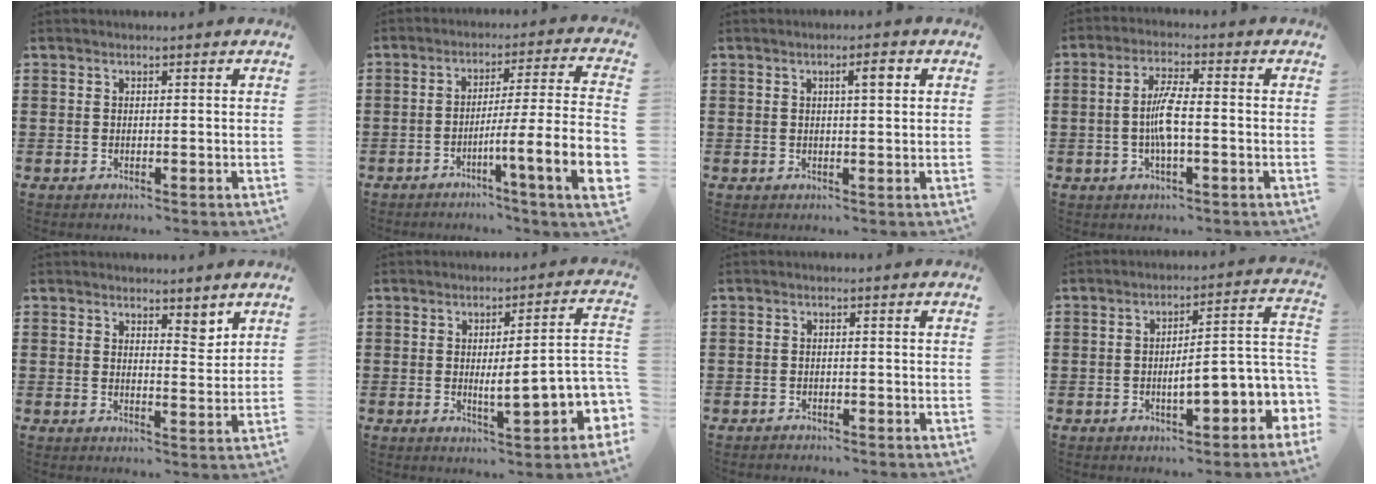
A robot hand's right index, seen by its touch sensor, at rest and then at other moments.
{"total": 8.3, "force": [-3.5, 0.1, 7.6], "torque": [-0.135, -0.027, -0.070]}
{"total": 2.7, "force": [0.9, 0.5, 2.5], "torque": [-0.033, 0.000, 0.007]}
{"total": 5.6, "force": [-0.7, 1.4, 5.4], "torque": [-0.111, 0.001, -0.020]}
{"total": 3.4, "force": [3.0, 1.3, 1.0], "torque": [-0.010, -0.007, 0.052]}
{"total": 8.1, "force": [-1.6, 1.7, 7.8], "torque": [-0.106, -0.015, -0.028]}
{"total": 0.9, "force": [-0.9, 0.1, 0.0], "torque": [-0.002, 0.003, -0.020]}
{"total": 6.9, "force": [-2.1, 2.0, 6.2], "torque": [-0.087, -0.026, -0.048]}